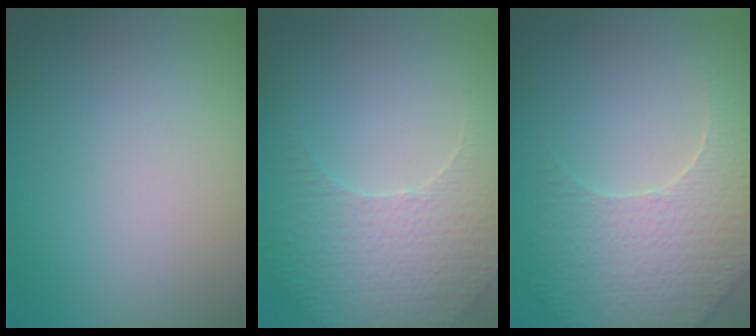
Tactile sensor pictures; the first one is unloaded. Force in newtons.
{"total": 3.9, "press": 3.6, "slide": 1.4}
{"total": 5.0, "press": 4.6, "slide": 1.9}